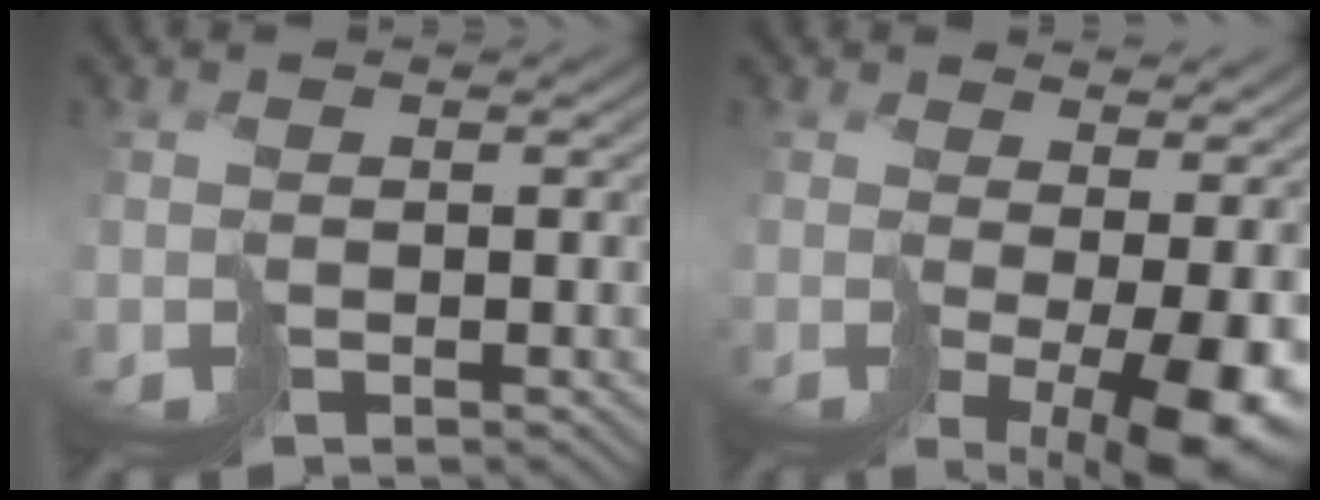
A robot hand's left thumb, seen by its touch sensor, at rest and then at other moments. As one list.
[{"total": 9.0, "force": [-0.8, 3.0, 8.5], "torque": [-0.141, -0.016, -0.004]}]